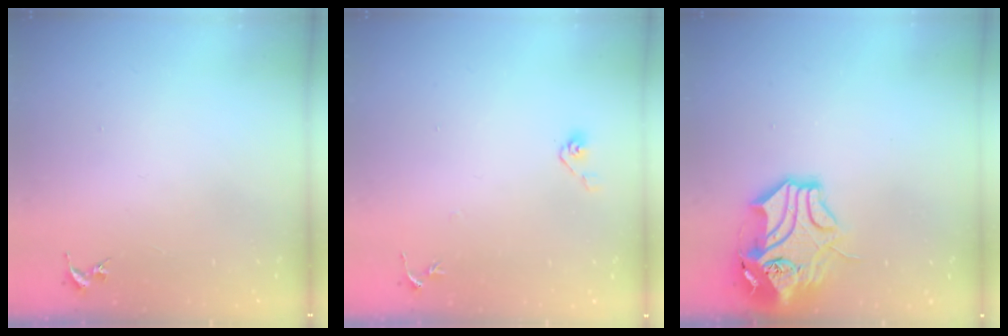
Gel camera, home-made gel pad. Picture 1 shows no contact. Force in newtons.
{"total": 4.5, "press": 4.4, "slide": 0.8}
{"total": 14.5, "press": 14.3, "slide": 1.9}